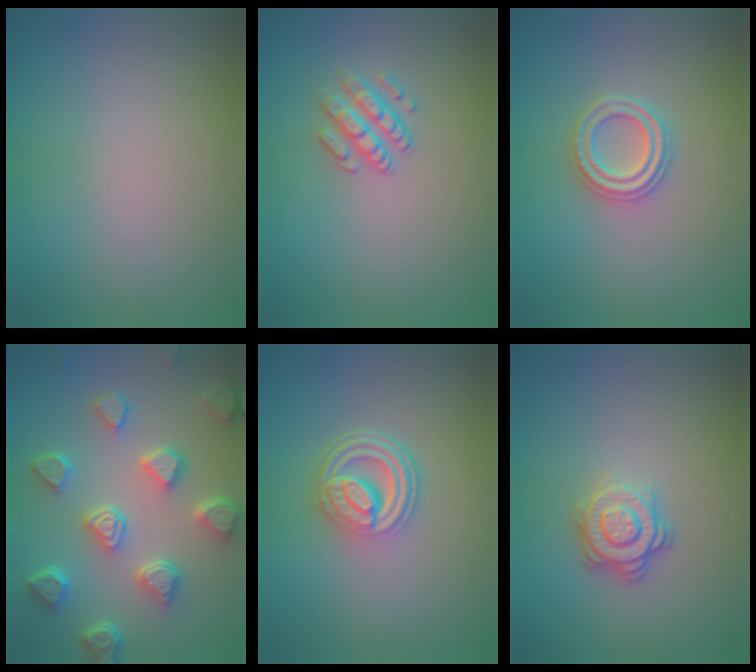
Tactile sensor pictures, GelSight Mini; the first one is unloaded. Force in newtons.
{"total": 2.5, "press": 2.4, "slide": 0.6}
{"total": 2.4, "press": 2.4, "slide": 0.4}
{"total": 6.7, "press": 5.3, "slide": 4.0}
{"total": 4.9, "press": 3.4, "slide": 3.5}
{"total": 2.9, "press": 2.8, "slide": 0.9}